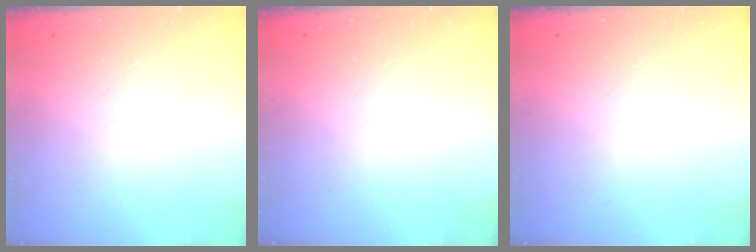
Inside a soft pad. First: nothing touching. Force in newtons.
{"total": 0.0}
{"total": 0.0}